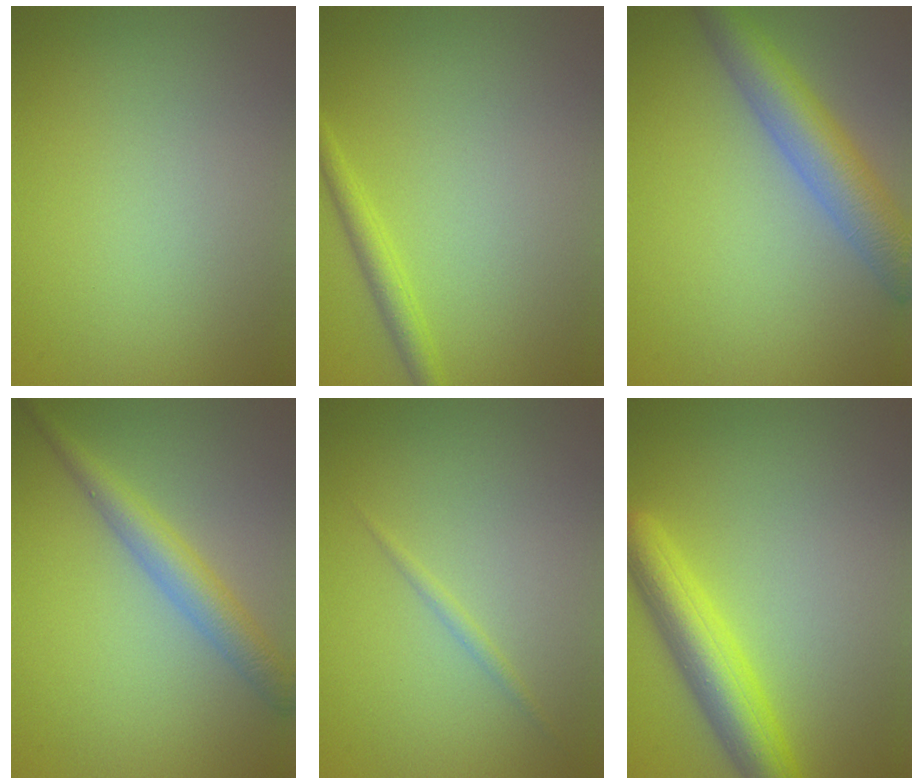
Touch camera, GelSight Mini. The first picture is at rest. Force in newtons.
{"total": 1.9, "press": 1.9, "slide": 0.1}
{"total": 5.7, "press": 5.7, "slide": 0.2}
{"total": 3.6, "press": 3.6, "slide": 0.1}
{"total": 0.7, "press": 0.7, "slide": 0.1}
{"total": 5.6, "press": 5.6, "slide": 0.3}